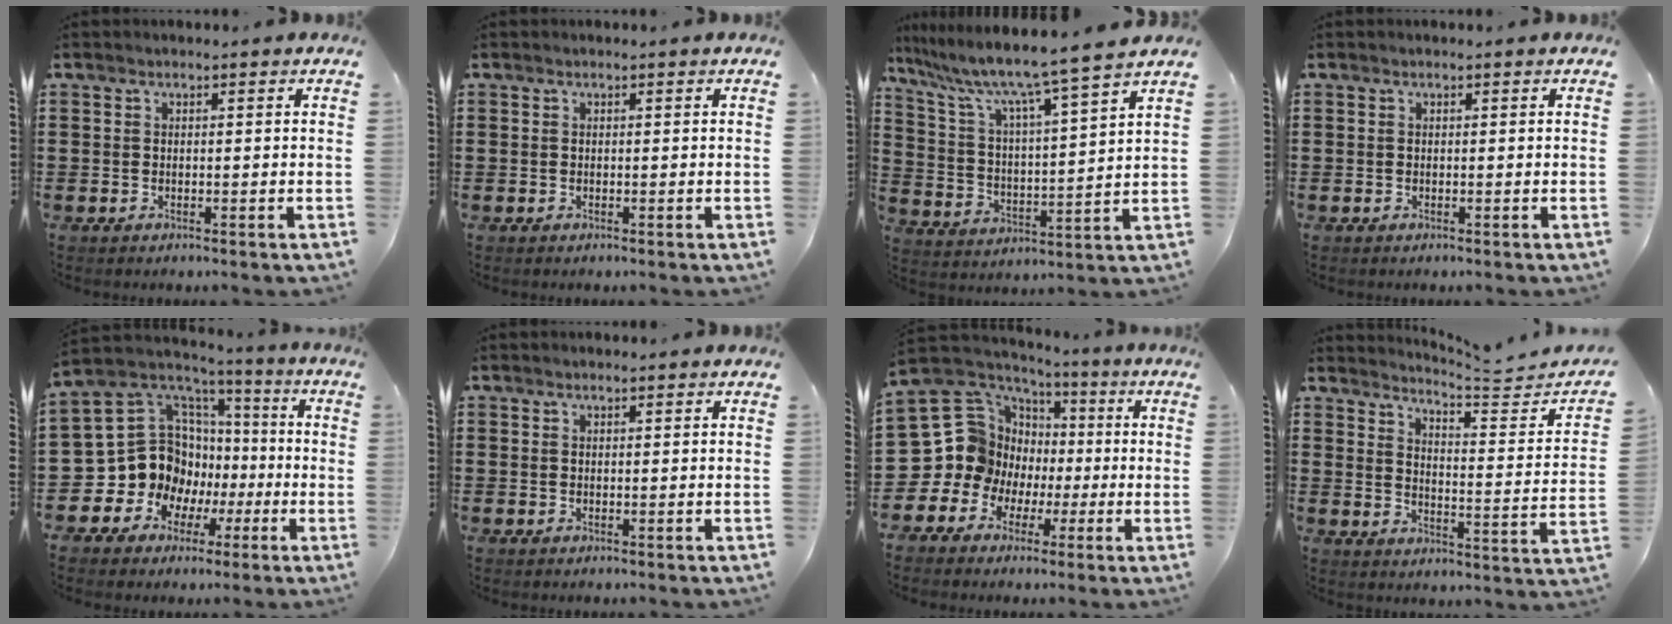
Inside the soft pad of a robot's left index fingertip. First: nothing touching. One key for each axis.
{"total": 0.0}
{"total": 7.8, "fx": 6.7, "fy": -0.8, "fz": 3.9, "tx": -0.107, "ty": -0.054, "tz": 0.102}
{"total": 0.0}
{"total": 12.9, "fx": -1.6, "fy": 11.8, "fz": 5.0, "tx": -0.156, "ty": -0.026, "tz": -0.022}
{"total": 0.6, "fx": 0.5, "fy": 0.0, "fz": 0.3, "tx": -0.007, "ty": 0.000, "tz": 0.010}
{"total": 9.8, "fx": 0.2, "fy": 9.8, "fz": 0.8, "tx": -0.083, "ty": -0.033, "tz": 0.013}
{"total": 4.4, "fx": 4.1, "fy": -0.7, "fz": 1.3, "tx": -0.040, "ty": -0.040, "tz": 0.063}